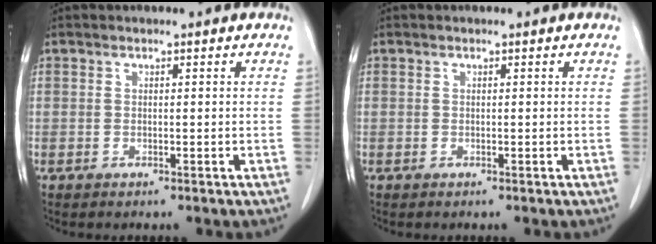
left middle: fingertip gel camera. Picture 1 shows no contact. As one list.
[{"total": 0.0}]